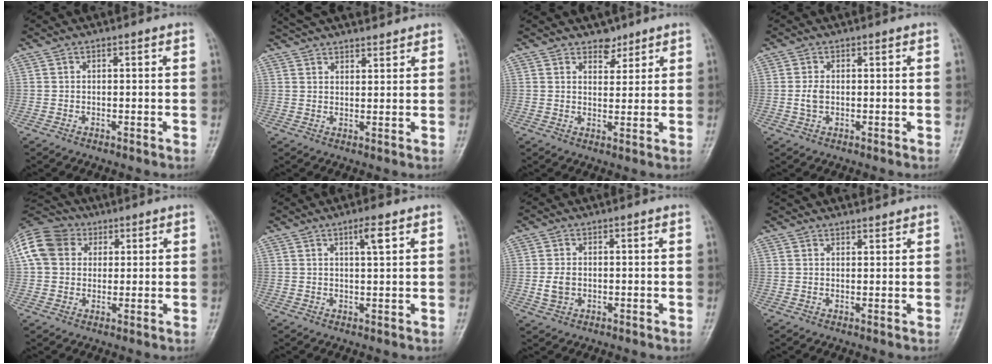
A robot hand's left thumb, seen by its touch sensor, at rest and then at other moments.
{"total": 10.5, "force": [9.2, 2.9, 4.0], "torque": [-0.042, 0.005, 0.149]}
{"total": 3.5, "force": [2.7, 2.0, 1.0], "torque": [0.008, -0.019, 0.042]}
{"total": 2.2, "force": [0.0, 1.5, 1.6], "torque": [-0.033, -0.001, 0.001]}
{"total": 14.2, "force": [4.3, 11.4, 7.2], "torque": [-0.147, 0.026, 0.068]}
{"total": 3.1, "force": [1.7, 0.4, 2.6], "torque": [-0.045, -0.007, 0.030]}
{"total": 2.9, "force": [-0.1, 2.2, 1.9], "torque": [-0.034, -0.003, 0.001]}
{"total": 4.0, "force": [3.7, 1.0, 1.1], "torque": [0.004, 0.007, 0.058]}